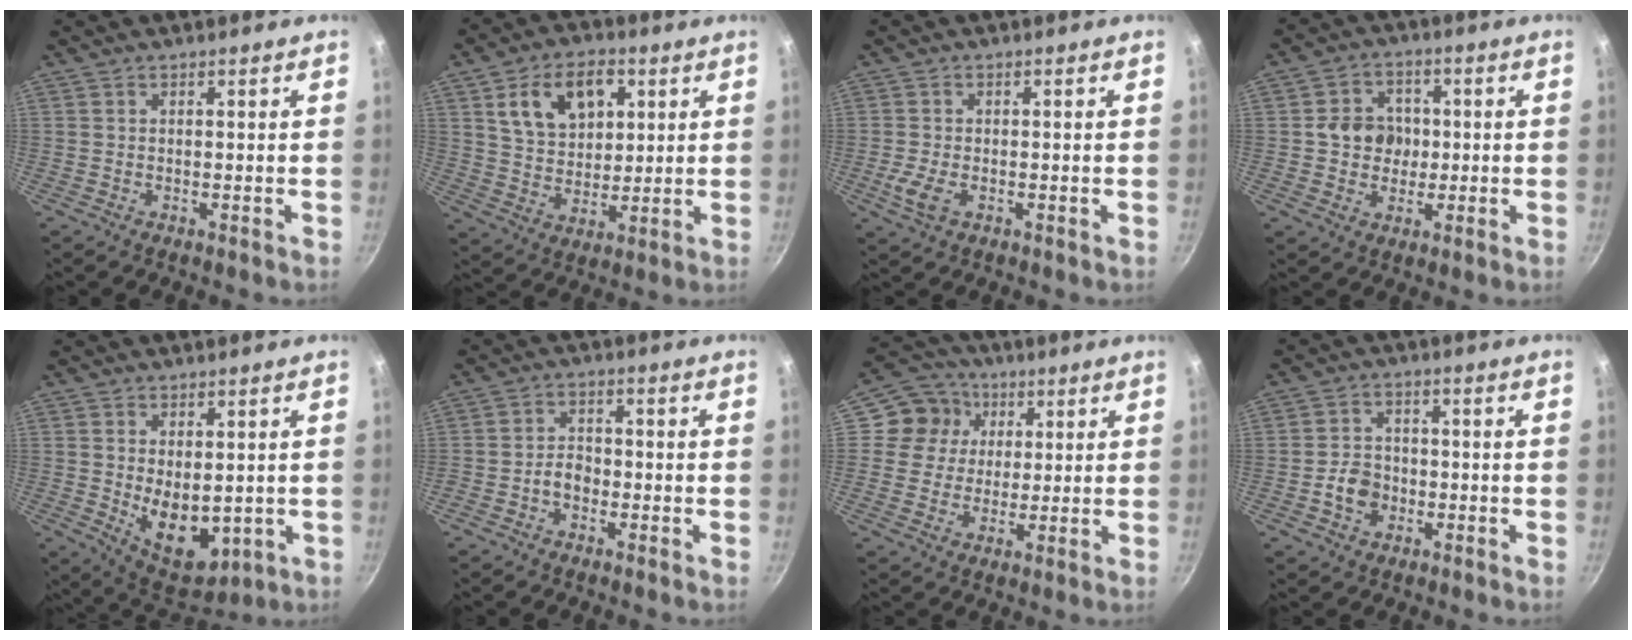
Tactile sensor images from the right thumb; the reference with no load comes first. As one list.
[{"total": 13.4, "force": [4.8, 9.1, 8.5], "torque": [-0.112, -0.006, 0.084]}, {"total": 4.0, "force": [-1.2, 2.2, 3.1], "torque": [-0.066, -0.001, -0.024]}, {"total": 7.8, "force": [0.0, 7.0, 3.6], "torque": [-0.026, 0.007, -0.009]}, {"total": 10.6, "force": [-0.4, 6.5, 8.4], "torque": [-0.106, -0.023, 0.018]}, {"total": 3.4, "force": [-1.7, 2.4, 1.8], "torque": [-0.019, 0.024, -0.034]}, {"total": 8.8, "force": [2.5, 8.1, 2.3], "torque": [-0.004, 0.007, 0.029]}, {"total": 5.7, "force": [-1.9, 4.5, 2.8], "torque": [-0.031, 0.019, -0.037]}]